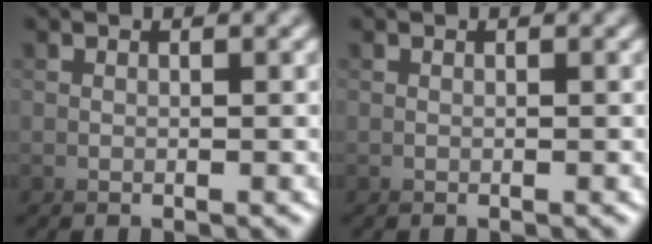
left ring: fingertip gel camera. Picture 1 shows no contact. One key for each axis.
{"total": 0.0}